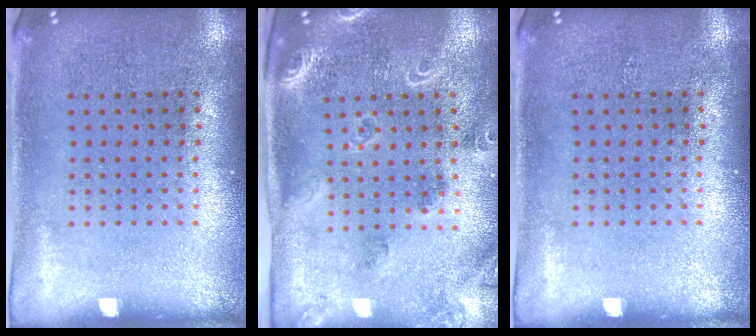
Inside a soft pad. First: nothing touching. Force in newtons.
{"total": 1.9, "press": 1.8, "slide": 0.3}
{"total": 0.0}